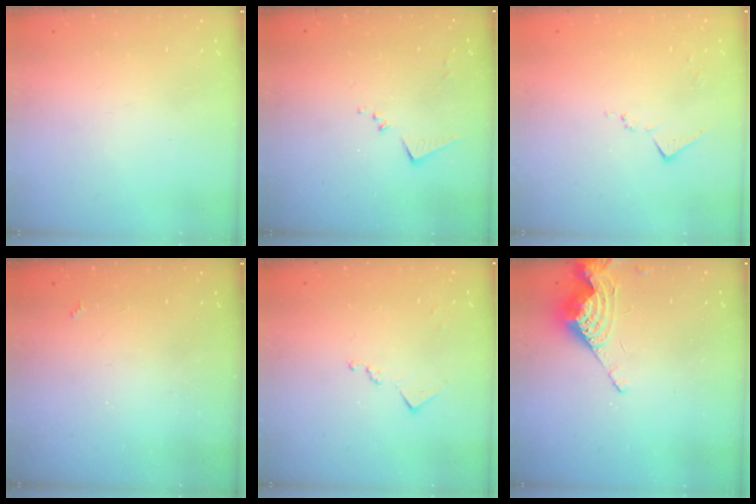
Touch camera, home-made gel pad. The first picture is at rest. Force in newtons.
{"total": 7.1, "press": 7.1, "slide": 0.4}
{"total": 7.0, "press": 6.9, "slide": 0.6}
{"total": 2.5, "press": 2.5, "slide": 0.4}
{"total": 7.8, "press": 7.7, "slide": 0.5}
{"total": 8.7, "press": 8.6, "slide": 0.2}